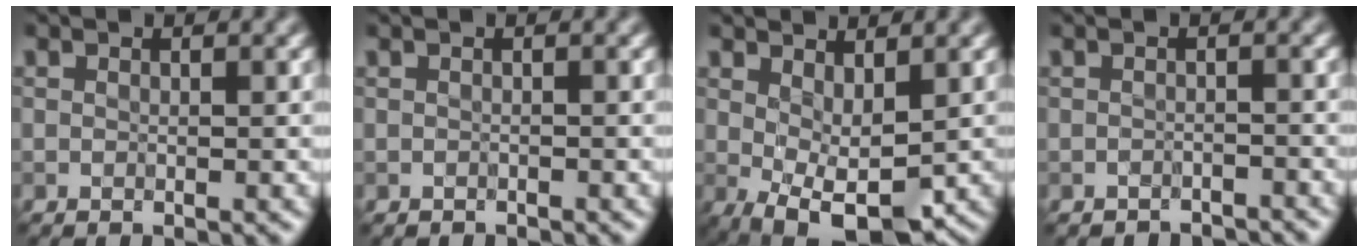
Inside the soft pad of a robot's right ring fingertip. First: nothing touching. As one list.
[{"total": 0.5, "force": [-0.5, 0.1, 0.0], "torque": [0.000, -0.003, -0.007]}, {"total": 4.7, "force": [0.0, 2.2, 4.2], "torque": [-0.075, -0.009, 0.007]}, {"total": 2.6, "force": [-2.6, 0.3, 0.2], "torque": [0.001, -0.004, -0.036]}]